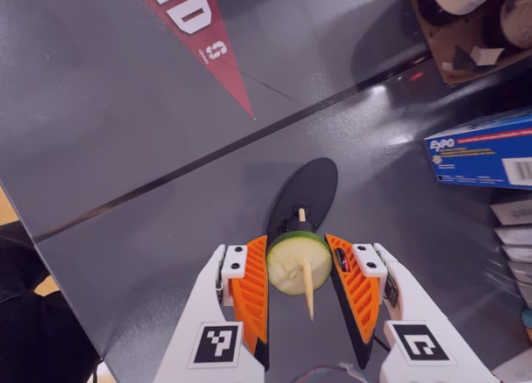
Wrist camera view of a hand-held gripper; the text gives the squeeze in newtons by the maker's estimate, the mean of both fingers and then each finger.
{"total": 10.4, "left": 10.6, "right": 10.2}